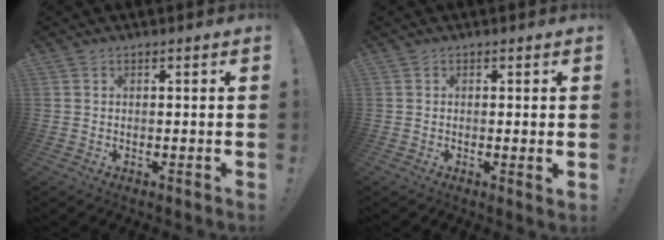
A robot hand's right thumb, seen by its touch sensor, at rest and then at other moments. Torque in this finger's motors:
{"motor_torque": [0.06, -0.10, -0.06, -0.10, 0.09]}